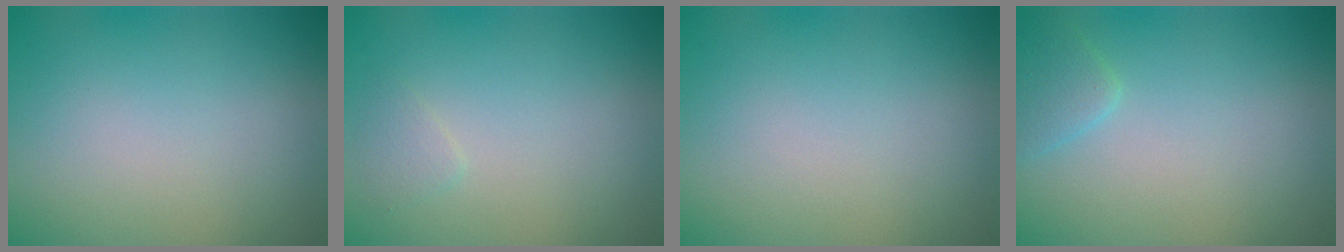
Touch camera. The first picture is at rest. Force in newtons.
{"total": 0.8, "press": 0.8, "slide": 0.1}
{"total": 0.0}
{"total": 1.8, "press": 1.8, "slide": 0.1}